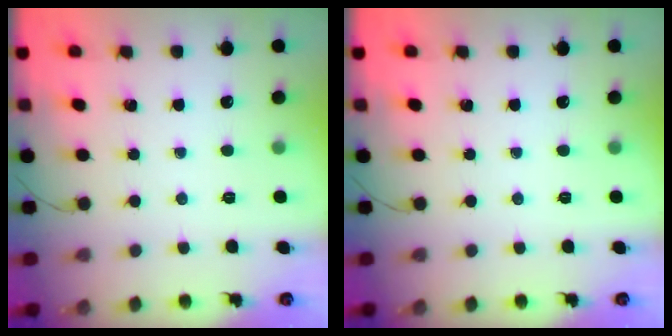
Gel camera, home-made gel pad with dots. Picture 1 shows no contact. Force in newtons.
{"total": 0.0}